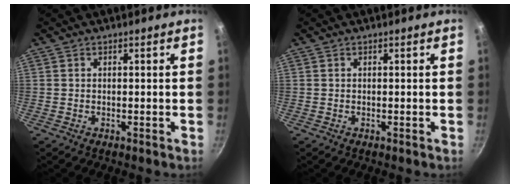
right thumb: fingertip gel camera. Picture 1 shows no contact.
{"total": 0.0}